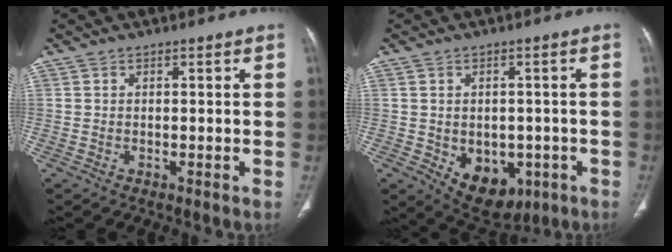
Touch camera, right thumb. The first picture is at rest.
{"total": 10.6, "force": [-3.6, 7.4, 6.7], "torque": [-0.066, 0.009, -0.031]}